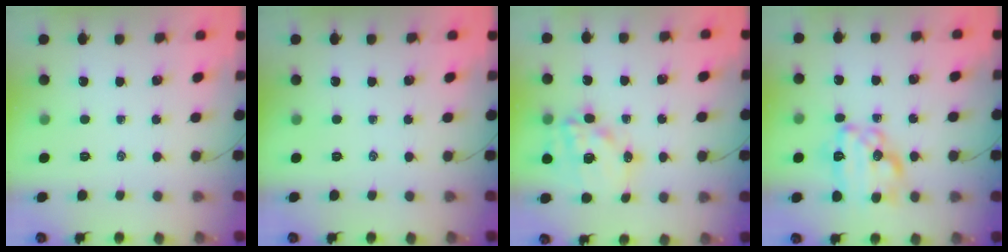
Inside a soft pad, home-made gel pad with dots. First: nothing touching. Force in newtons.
{"total": 0.0}
{"total": 14.4, "press": 14.0, "slide": 3.4}
{"total": 16.2, "press": 16.2, "slide": 1.1}